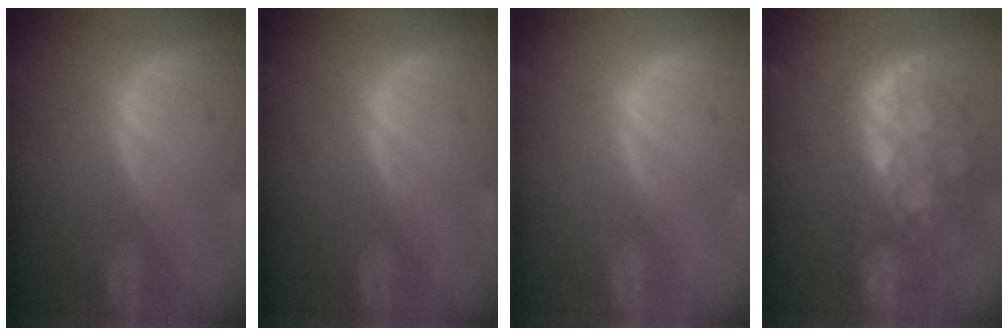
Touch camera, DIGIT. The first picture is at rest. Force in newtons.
{"total": 0.0}
{"total": 0.0}
{"total": 11.1, "press": 9.6, "slide": 5.6}